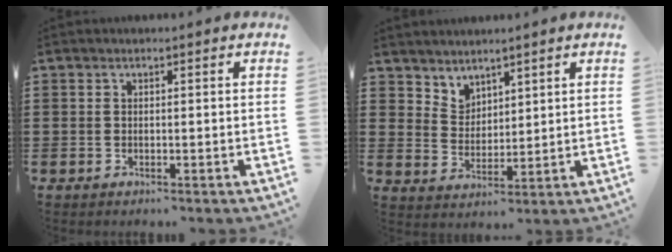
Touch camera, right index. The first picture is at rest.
{"total": 3.8, "force": [3.4, 1.8, -0.4], "torque": [-0.007, -0.007, 0.066]}